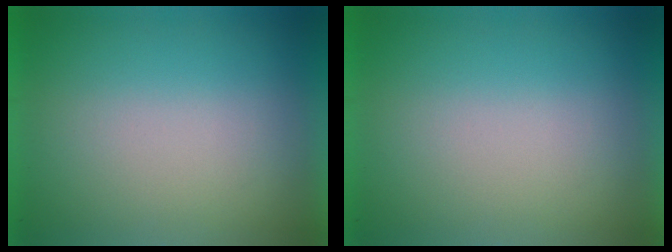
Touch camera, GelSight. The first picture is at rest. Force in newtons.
{"total": 0.0}